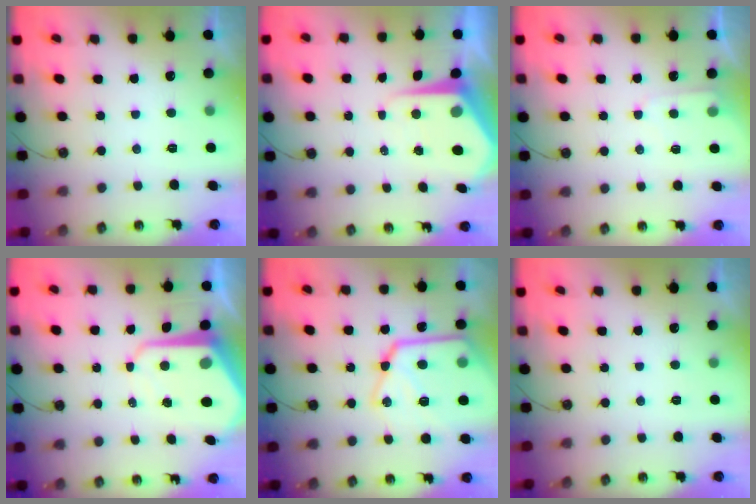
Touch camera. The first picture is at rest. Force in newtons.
{"total": 7.9, "press": 7.9, "slide": 0.6}
{"total": 4.1, "press": 4.1, "slide": 0.6}
{"total": 11.2, "press": 11.1, "slide": 1.0}
{"total": 21.9, "press": 21.8, "slide": 2.4}
{"total": 0.0}